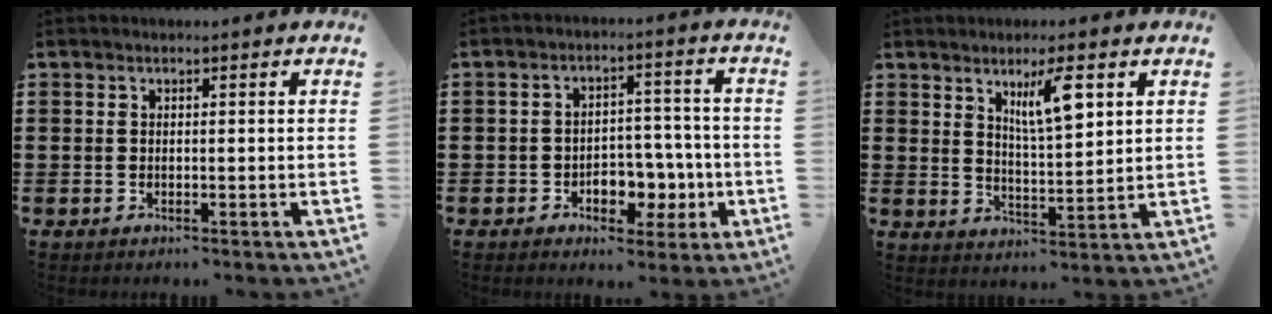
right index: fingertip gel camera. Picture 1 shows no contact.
{"total": 6.2, "force": [-2.2, 4.6, 3.5], "torque": [-0.048, 0.009, -0.040]}
{"total": 6.5, "force": [3.3, 1.5, 5.4], "torque": [-0.099, 0.002, 0.050]}